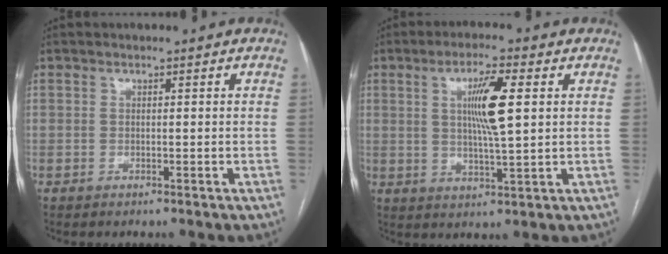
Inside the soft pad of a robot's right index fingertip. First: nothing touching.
{"total": 8.2, "force": [1.9, 0.6, 7.9], "torque": [-0.145, -0.001, 0.034]}